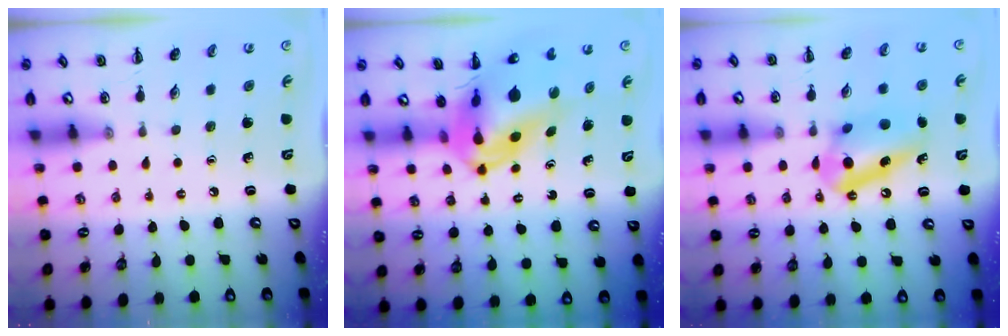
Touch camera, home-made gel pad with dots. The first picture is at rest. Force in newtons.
{"total": 9.6, "press": 9.1, "slide": 3.0}
{"total": 11.1, "press": 11.1, "slide": 0.5}